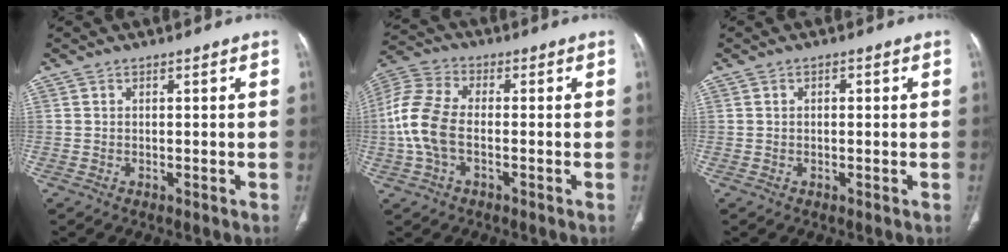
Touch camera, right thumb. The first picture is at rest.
{"total": 10.8, "force": [-1.5, 6.3, 8.6], "torque": [-0.199, 0.025, -0.036]}
{"total": 1.1, "force": [0.3, 0.6, 0.8], "torque": [-0.013, 0.005, 0.005]}